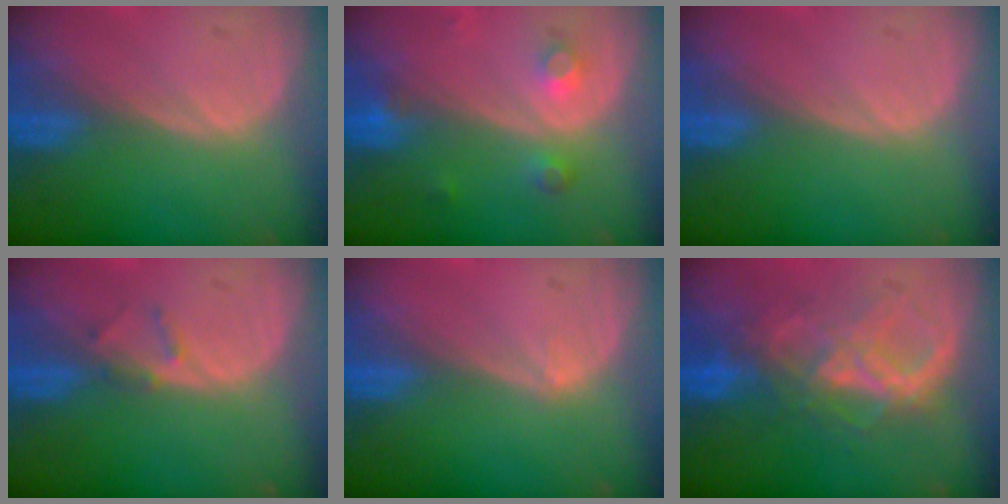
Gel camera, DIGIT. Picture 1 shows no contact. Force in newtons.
{"total": 3.3, "press": 3.1, "slide": 1.1}
{"total": 0.0}
{"total": 1.3, "press": 1.1, "slide": 0.8}
{"total": 0.6, "press": 0.4, "slide": 0.5}
{"total": 7.1, "press": 7.1, "slide": 1.0}